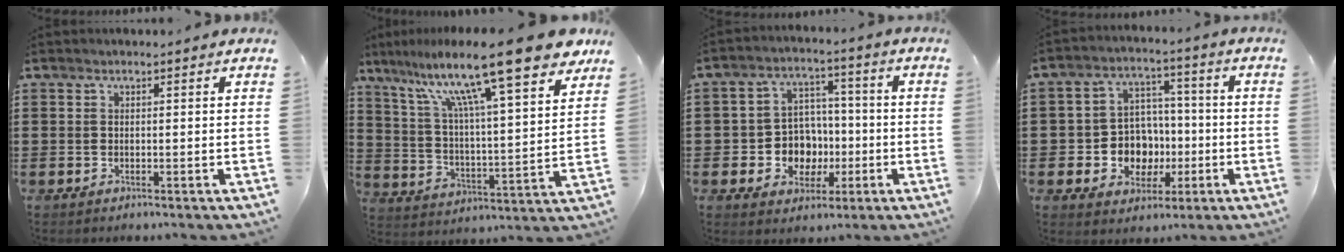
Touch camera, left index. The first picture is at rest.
{"total": 16.2, "force": [12.1, 1.3, 10.7], "torque": [-0.207, -0.079, 0.192]}
{"total": 7.9, "force": [-1.5, 7.2, 3.0], "torque": [-0.065, 0.020, -0.017]}
{"total": 8.5, "force": [-1.5, 7.6, 3.3], "torque": [-0.079, 0.020, -0.018]}